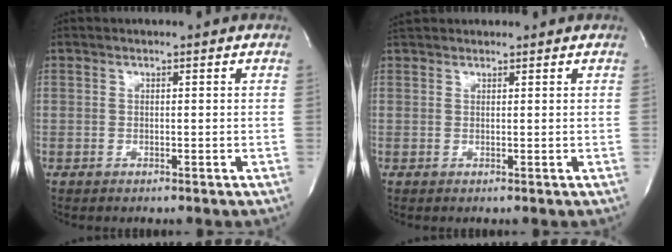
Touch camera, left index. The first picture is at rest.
{"total": 3.0, "force": [2.8, 0.9, 0.7], "torque": [-0.013, 0.031, 0.048]}